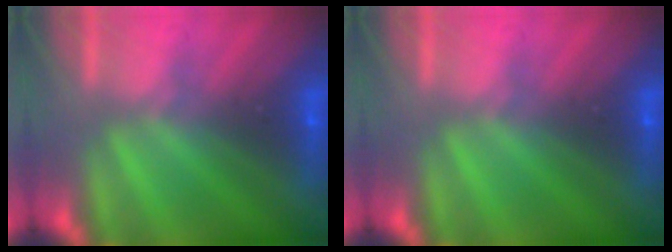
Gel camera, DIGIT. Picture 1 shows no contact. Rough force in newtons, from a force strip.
{"total": 0.0}